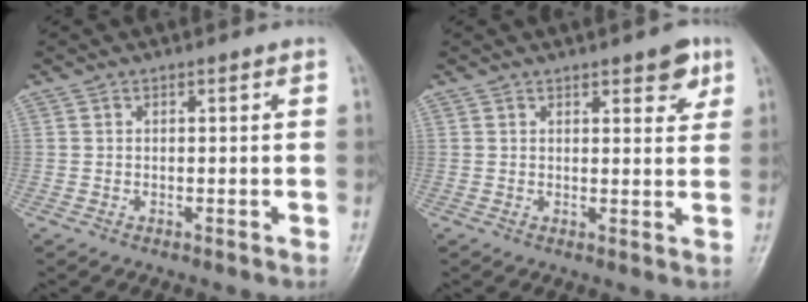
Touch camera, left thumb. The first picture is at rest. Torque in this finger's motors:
{"motor_torque": [-0.05, -0.06, -0.08, 0.25, 0.03]}